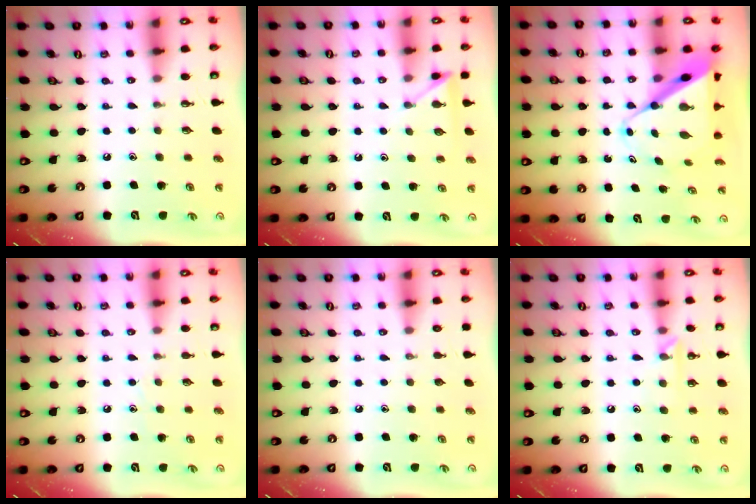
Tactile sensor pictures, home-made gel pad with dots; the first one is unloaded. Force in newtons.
{"total": 5.2, "press": 5.2, "slide": 0.6}
{"total": 11.5, "press": 11.5, "slide": 0.7}
{"total": 4.6, "press": 4.6, "slide": 0.5}
{"total": 0.0}
{"total": 5.0, "press": 4.9, "slide": 0.7}